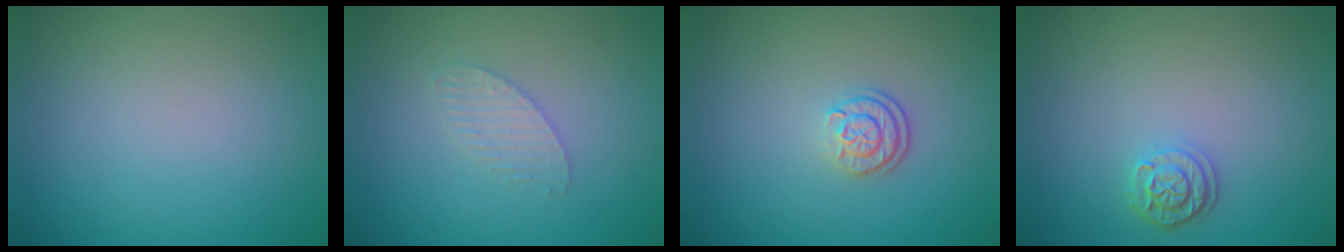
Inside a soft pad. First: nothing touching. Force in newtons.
{"total": 1.6, "press": 1.6, "slide": 0.1}
{"total": 2.3, "press": 1.7, "slide": 1.5}
{"total": 2.1, "press": 1.8, "slide": 0.9}